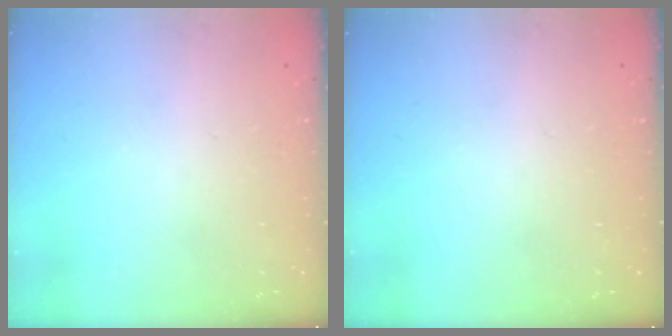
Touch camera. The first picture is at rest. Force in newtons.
{"total": 0.0}